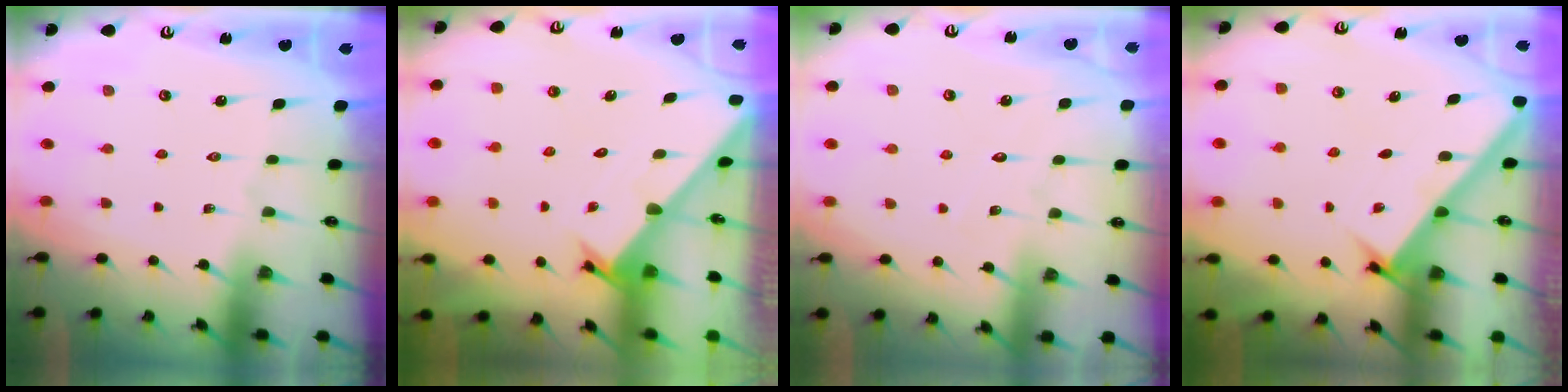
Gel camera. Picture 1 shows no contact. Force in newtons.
{"total": 1.6, "press": 1.6, "slide": 0.1}
{"total": 3.6, "press": 3.6, "slide": 0.4}
{"total": 3.0, "press": 3.0, "slide": 0.2}